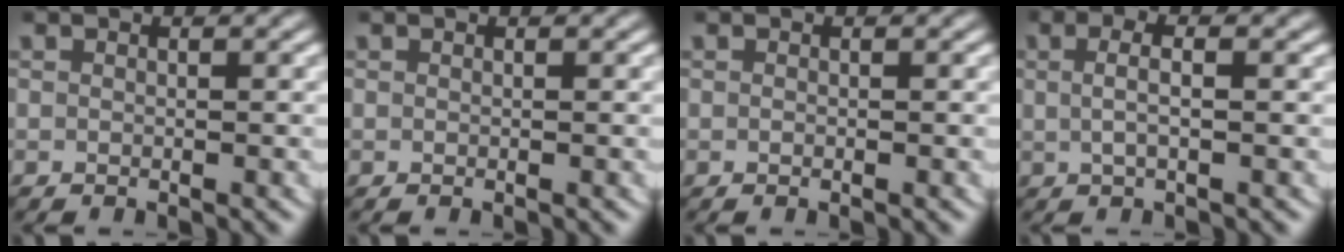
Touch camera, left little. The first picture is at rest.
{"total": 0.0}
{"total": 0.0}
{"total": 2.3, "force": [0.2, 0.2, 2.3], "torque": [-0.039, 0.004, 0.005]}